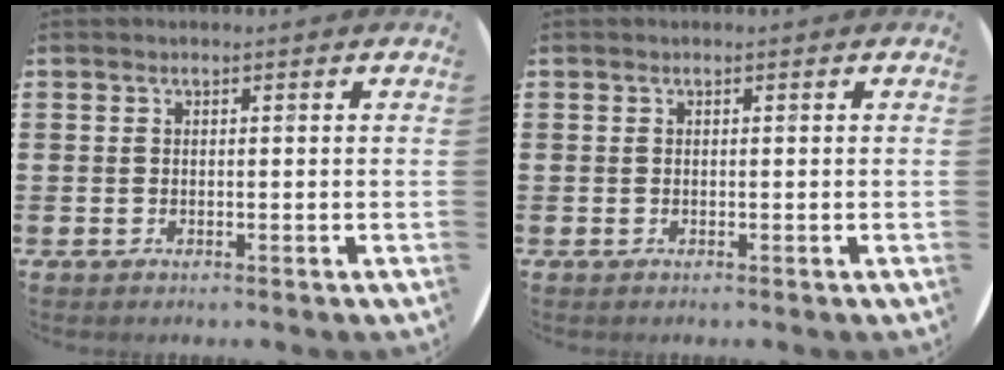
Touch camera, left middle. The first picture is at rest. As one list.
[{"total": 0.0}]